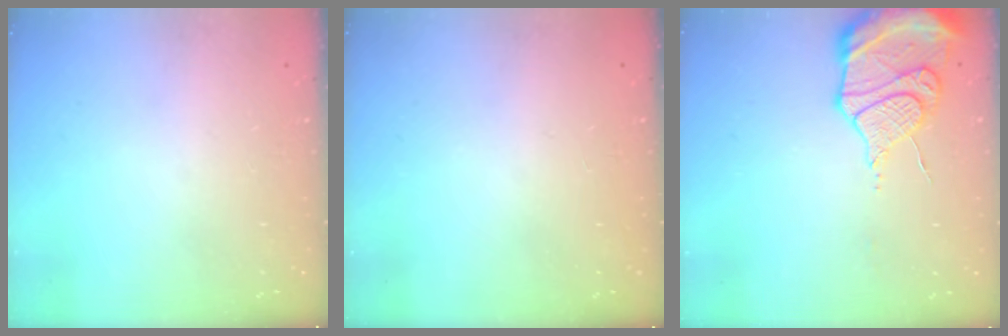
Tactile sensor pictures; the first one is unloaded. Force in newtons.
{"total": 0.0}
{"total": 20.8, "press": 18.0, "slide": 10.6}